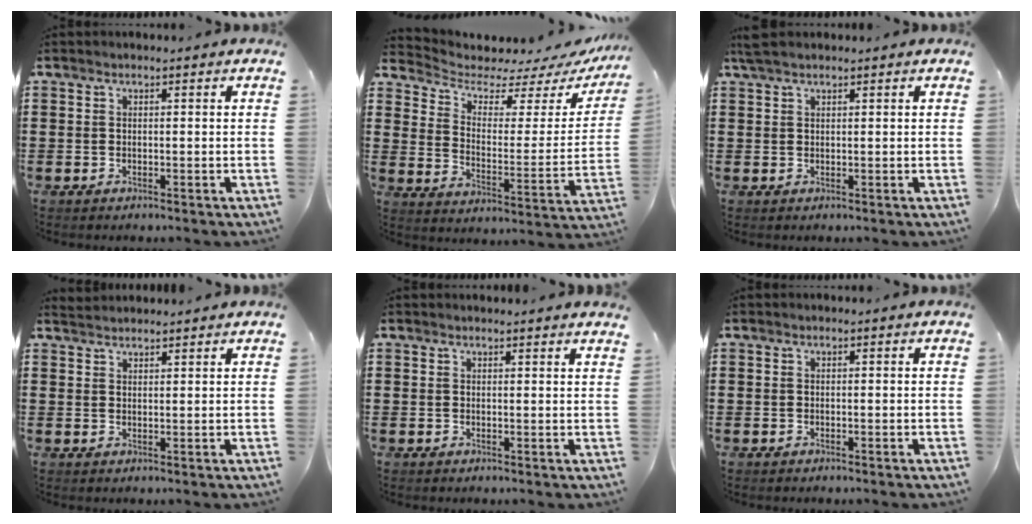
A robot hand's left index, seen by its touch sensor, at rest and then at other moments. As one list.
[{"total": 4.7, "force": [4.0, 1.9, 1.7], "torque": [-0.058, -0.028, 0.064]}, {"total": 1.8, "force": [1.5, 0.4, 1.0], "torque": [-0.022, 0.003, 0.028]}, {"total": 1.9, "force": [1.9, 0.2, 0.1], "torque": [-0.006, 0.002, 0.038]}, {"total": 1.3, "force": [1.2, -0.1, 0.3], "torque": [-0.007, -0.002, 0.025]}, {"total": 0.0}]